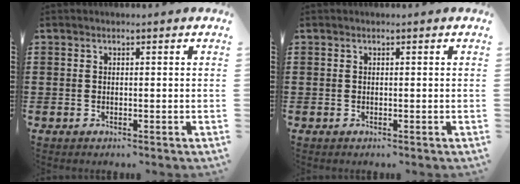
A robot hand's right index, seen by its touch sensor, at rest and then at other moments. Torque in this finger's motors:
{"motor_torque": [0.54, 1.36, 0.00, 0.00]}